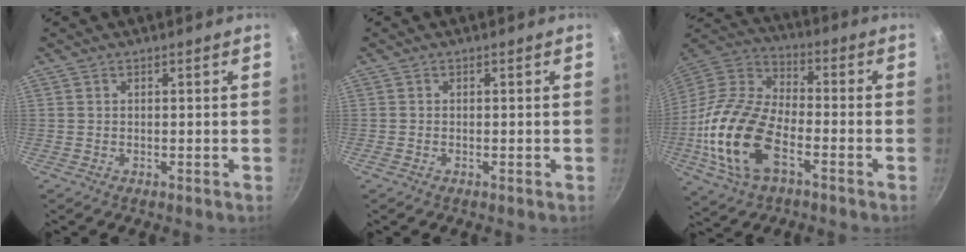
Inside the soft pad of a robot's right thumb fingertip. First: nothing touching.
{"total": 0.0}
{"total": 20.3, "force": [-6.5, 10.9, 15.9], "torque": [-0.313, 0.034, -0.139]}